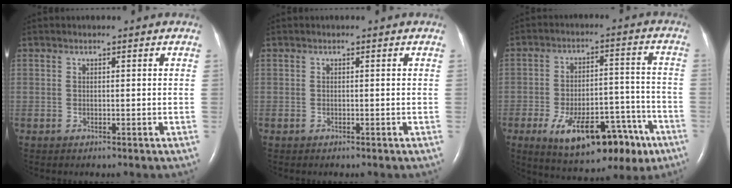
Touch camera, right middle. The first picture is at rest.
{"total": 0.0}
{"total": 16.8, "force": [-9.2, 6.8, 12.4], "torque": [-0.168, 0.014, -0.124]}